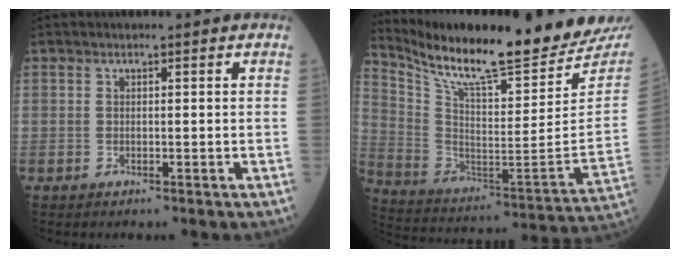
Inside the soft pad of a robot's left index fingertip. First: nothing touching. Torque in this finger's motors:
{"motor_torque": [0.26, -0.60, 0.37, 0.11]}